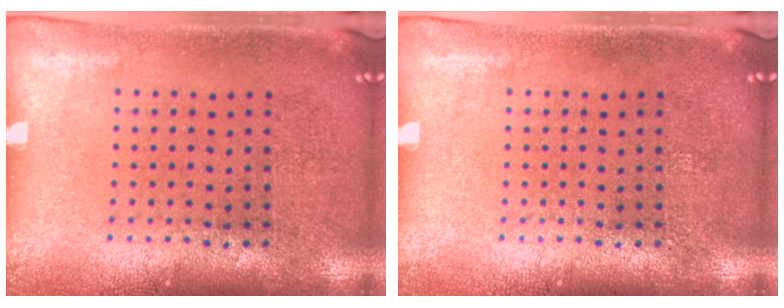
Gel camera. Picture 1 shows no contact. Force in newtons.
{"total": 0.0}